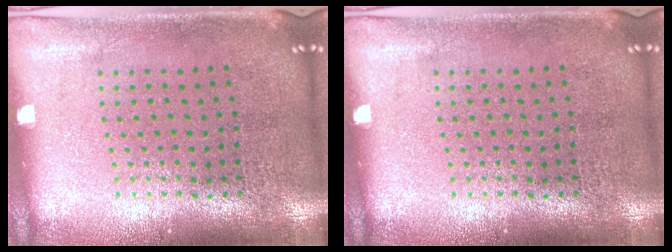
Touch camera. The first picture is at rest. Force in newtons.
{"total": 0.0}